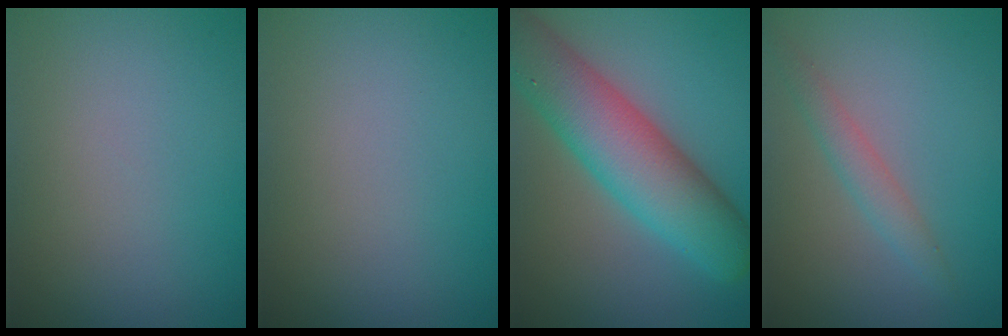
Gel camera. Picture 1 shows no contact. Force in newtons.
{"total": 0.0}
{"total": 9.5, "press": 9.5, "slide": 0.5}
{"total": 2.0, "press": 2.0, "slide": 0.2}